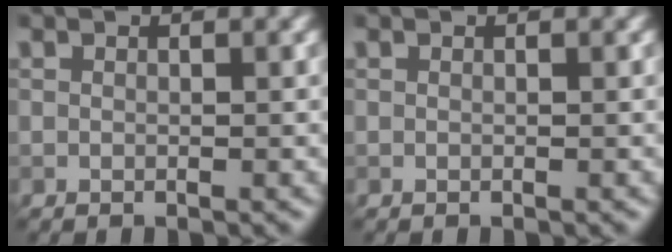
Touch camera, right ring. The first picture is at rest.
{"total": 0.0}